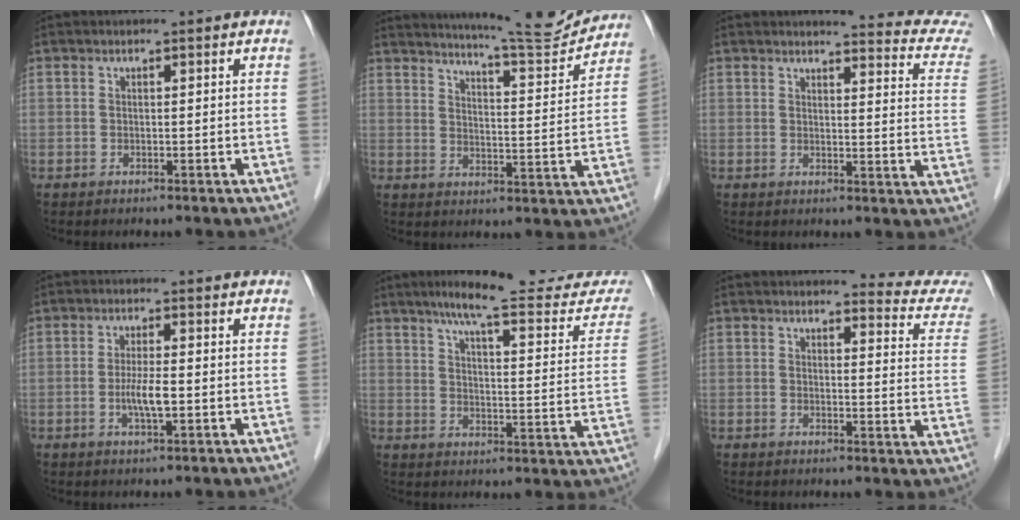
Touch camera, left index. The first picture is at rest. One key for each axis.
{"total": 11.9, "fx": 11.6, "fy": -0.1, "fz": 2.7, "tx": -0.042, "ty": -0.018, "tz": 0.154}
{"total": 12.3, "fx": 12.1, "fy": -0.6, "fz": 2.3, "tx": -0.015, "ty": -0.092, "tz": 0.107}
{"total": 3.6, "fx": -0.8, "fy": 0.4, "fz": 3.5, "tx": -0.072, "ty": -0.004, "tz": -0.015}
{"total": 20.5, "fx": 18.1, "fy": 1.9, "fz": 9.3, "tx": -0.115, "ty": -0.038, "tz": 0.226}
{"total": 9.0, "fx": 9.0, "fy": -0.5, "fz": 0.4, "tx": -0.002, "ty": -0.083, "tz": 0.079}